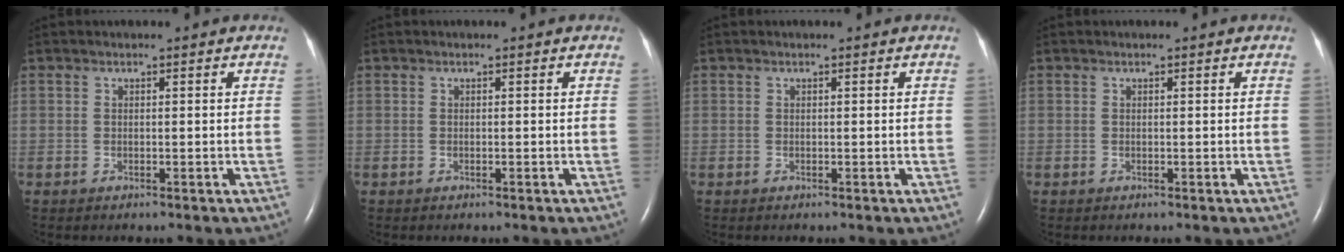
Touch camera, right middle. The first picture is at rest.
{"total": 0.0}
{"total": 0.0}
{"total": 0.0}